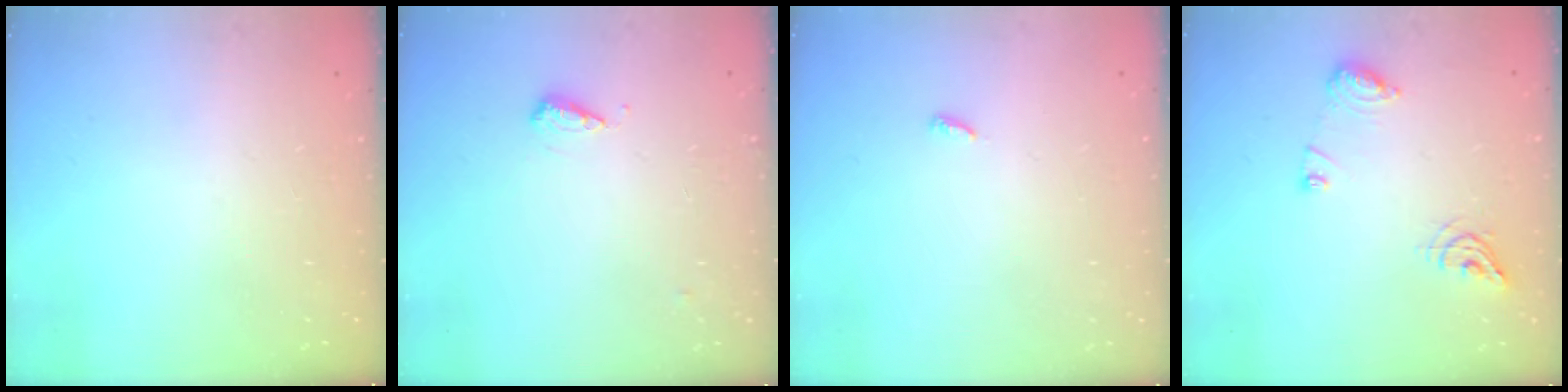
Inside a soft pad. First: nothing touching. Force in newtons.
{"total": 8.3, "press": 8.3, "slide": 0.9}
{"total": 2.5, "press": 2.5, "slide": 0.2}
{"total": 9.0, "press": 9.0, "slide": 0.7}